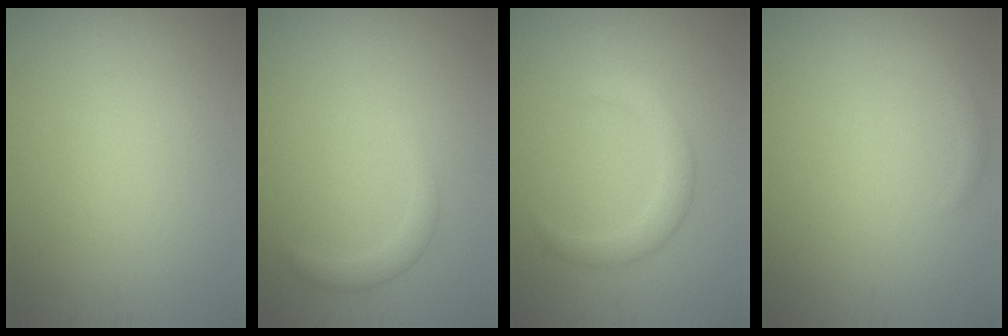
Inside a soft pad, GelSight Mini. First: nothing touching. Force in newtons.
{"total": 1.5, "press": 1.5, "slide": 0.1}
{"total": 2.5, "press": 2.5, "slide": 0.2}
{"total": 0.8, "press": 0.8, "slide": 0.1}